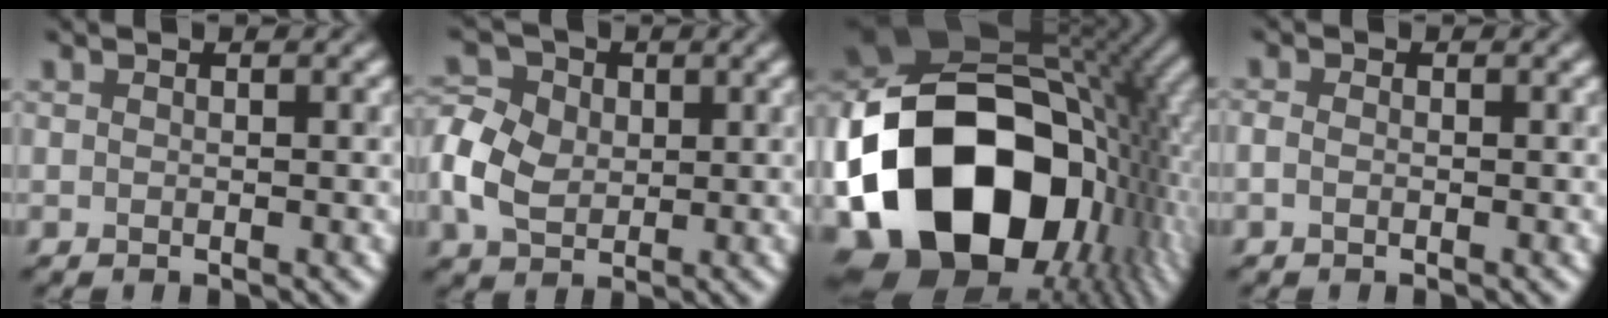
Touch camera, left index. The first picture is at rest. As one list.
[{"total": 5.1, "force": [-0.3, 4.2, 2.9], "torque": [-0.067, 0.010, -0.018]}, {"total": 20.8, "force": [-4.4, 14.7, 14.1], "torque": [-0.273, -0.020, -0.069]}, {"total": 0.5, "force": [-0.4, 0.3, 0.3], "torque": [-0.008, -0.003, -0.009]}]